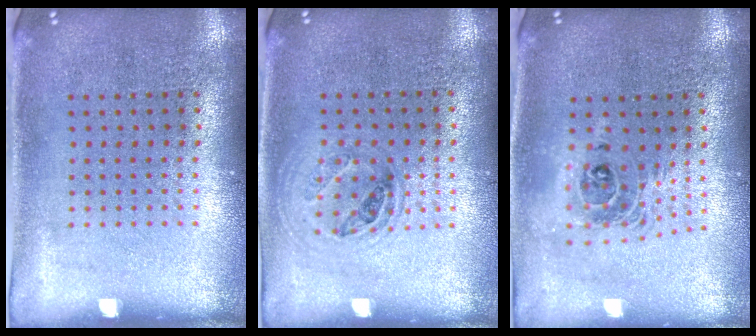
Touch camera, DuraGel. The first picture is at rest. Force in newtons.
{"total": 1.0, "press": 0.9, "slide": 0.4}
{"total": 1.9, "press": 1.4, "slide": 1.2}